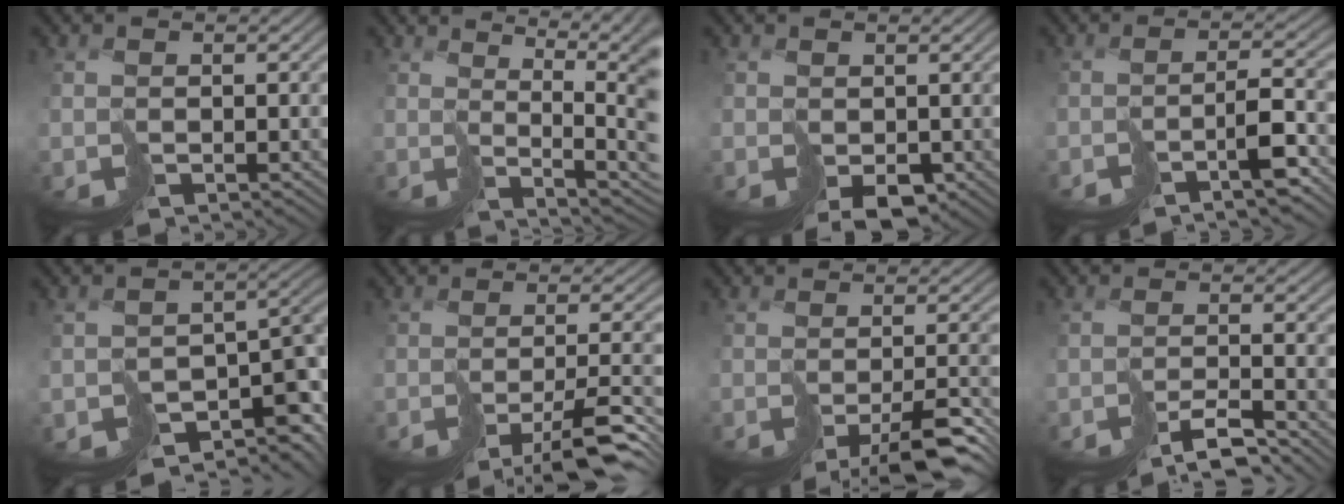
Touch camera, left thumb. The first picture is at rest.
{"total": 9.6, "force": [3.2, 2.3, 8.7], "torque": [-0.115, 0.011, 0.056]}
{"total": 2.9, "force": [-0.7, 2.2, 1.9], "torque": [-0.036, -0.006, -0.002]}
{"total": 4.0, "force": [-2.6, 0.0, 3.1], "torque": [-0.034, 0.010, -0.049]}
{"total": 8.1, "force": [-4.9, 4.2, 4.9], "torque": [-0.062, -0.027, -0.051]}
{"total": 7.6, "force": [-5.1, 1.1, 5.5], "torque": [-0.075, -0.005, -0.073]}
{"total": 6.8, "force": [-4.7, 1.0, 4.8], "torque": [-0.060, -0.008, -0.061]}
{"total": 5.0, "force": [-4.4, 0.1, 2.4], "torque": [-0.033, 0.005, -0.071]}